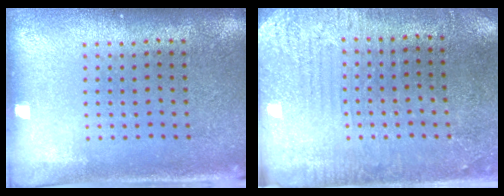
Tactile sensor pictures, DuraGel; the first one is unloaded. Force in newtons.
{"total": 2.8, "press": 2.6, "slide": 1.2}